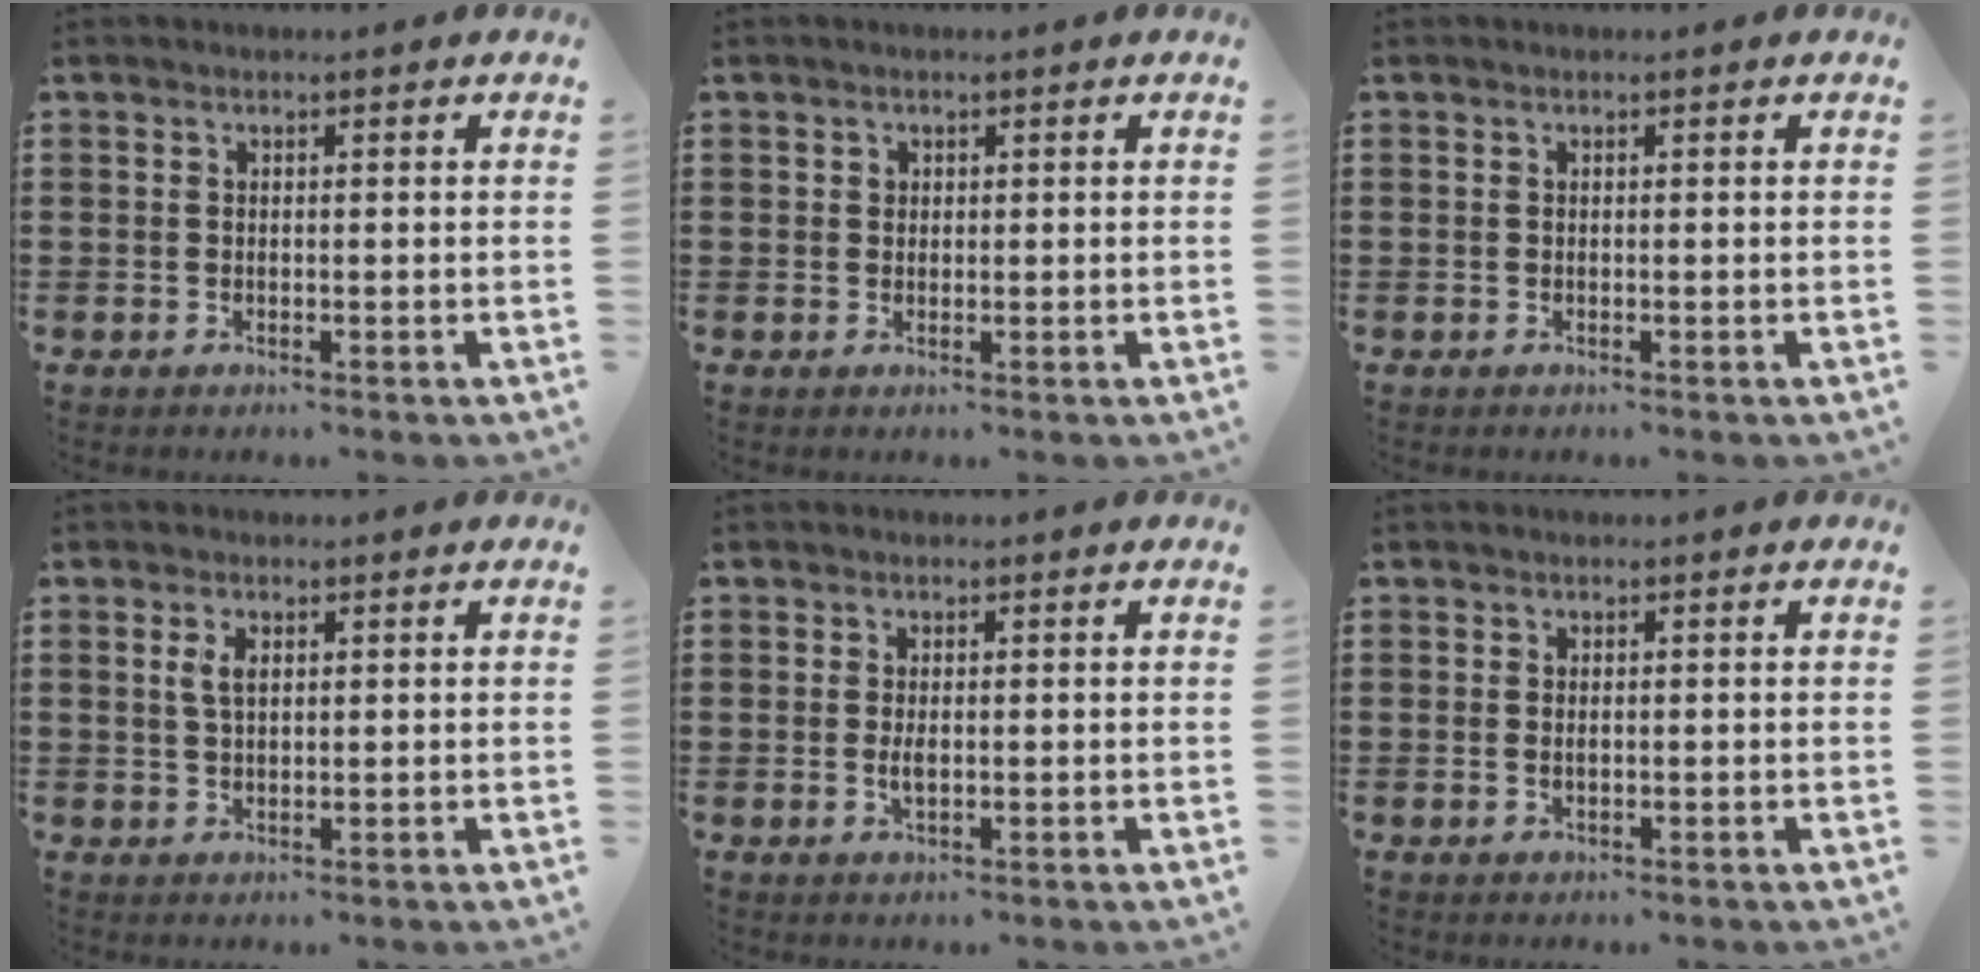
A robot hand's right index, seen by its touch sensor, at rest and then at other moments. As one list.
[{"total": 0.8, "force": [0.3, 0.7, 0.2], "torque": [-0.006, 0.003, 0.007]}, {"total": 0.0}, {"total": 2.8, "force": [0.9, 1.3, 2.3], "torque": [-0.050, 0.006, 0.014]}, {"total": 1.9, "force": [-0.1, 0.9, 1.6], "torque": [-0.031, 0.002, -0.001]}, {"total": 1.1, "force": [0.0, 0.6, 0.9], "torque": [-0.019, 0.004, 0.000]}]